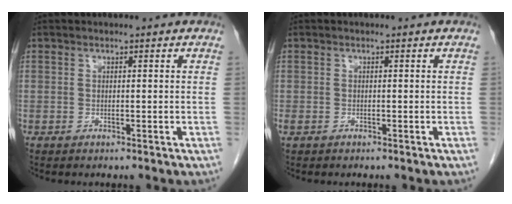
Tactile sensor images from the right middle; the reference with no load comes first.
{"total": 0.7, "force": [-0.3, 0.5, 0.3], "torque": [-0.010, 0.001, -0.002]}